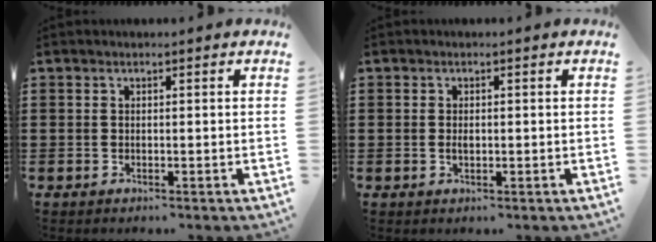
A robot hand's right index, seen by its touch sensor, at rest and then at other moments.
{"total": 1.0, "force": [-0.1, 0.5, 0.9], "torque": [-0.017, 0.003, -0.002]}